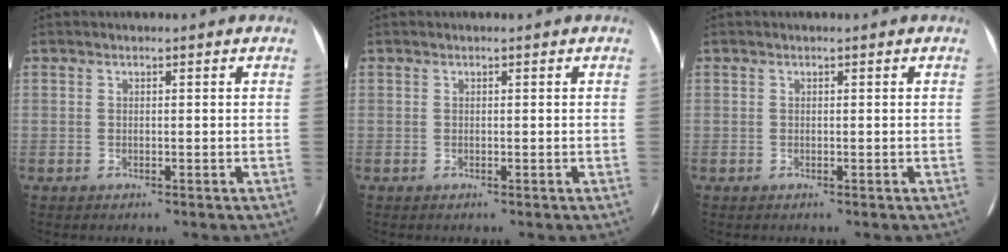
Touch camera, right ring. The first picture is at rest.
{"total": 0.0}
{"total": 0.0}